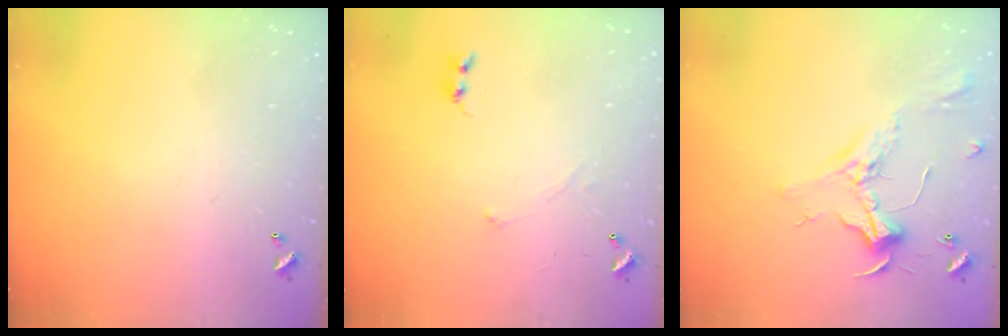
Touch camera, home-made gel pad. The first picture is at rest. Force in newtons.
{"total": 0.7, "press": 0.4, "slide": 0.5}
{"total": 2.3, "press": 2.2, "slide": 0.9}